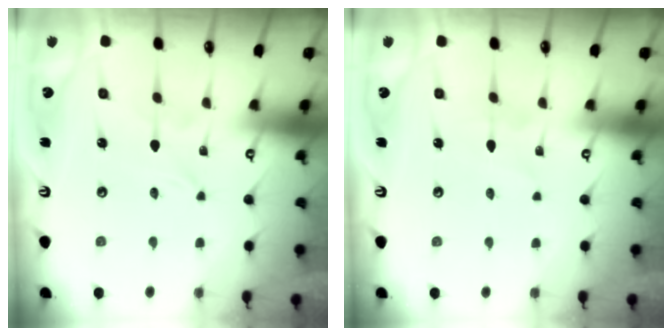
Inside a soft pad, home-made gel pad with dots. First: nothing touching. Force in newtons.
{"total": 2.7, "press": 2.7, "slide": 0.3}